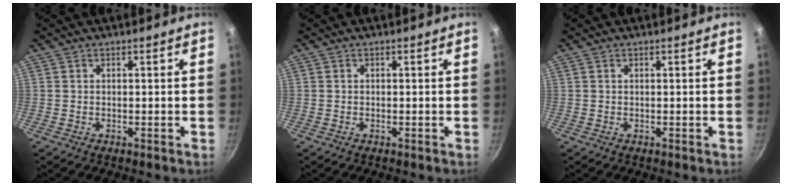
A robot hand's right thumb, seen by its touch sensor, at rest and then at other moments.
{"total": 0.0}
{"total": 0.0}